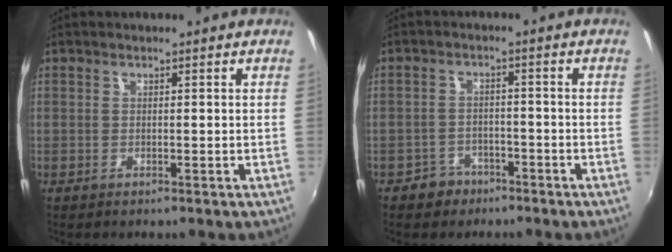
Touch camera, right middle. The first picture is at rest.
{"total": 4.5, "force": [-3.2, 3.2, 0.5], "torque": [-0.025, 0.011, -0.049]}